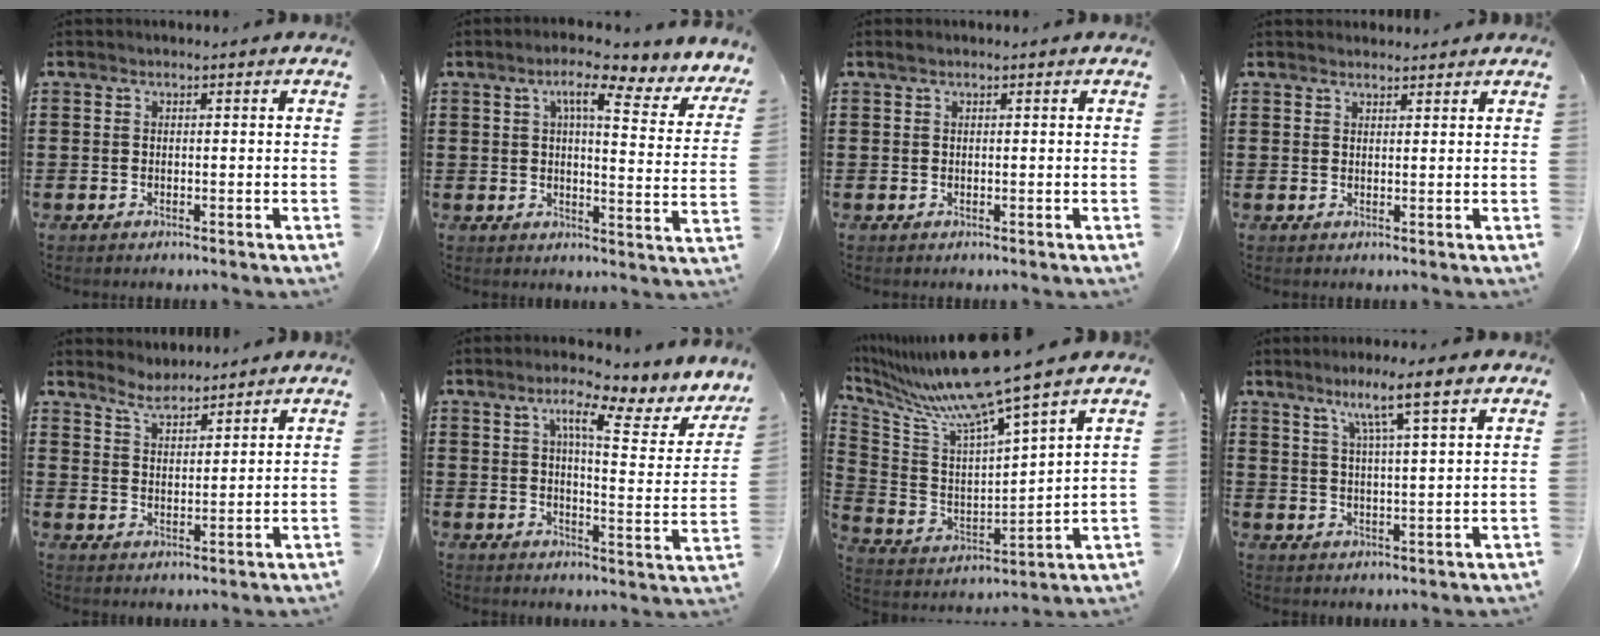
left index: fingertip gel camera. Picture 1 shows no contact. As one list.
[{"total": 7.0, "force": [4.8, 0.8, 5.0], "torque": [-0.094, -0.024, 0.072]}, {"total": 0.5, "force": [0.4, 0.2, 0.3], "torque": [-0.006, 0.002, 0.007]}, {"total": 1.7, "force": [1.7, 0.5, 0.1], "torque": [-0.004, 0.002, 0.033]}, {"total": 4.0, "force": [3.8, 0.9, 0.6], "torque": [-0.024, -0.008, 0.072]}, {"total": 8.9, "force": [5.7, 1.0, 6.8], "torque": [-0.118, -0.030, 0.085]}, {"total": 10.0, "force": [8.4, -1.1, 5.3], "torque": [-0.138, -0.066, 0.132]}, {"total": 6.7, "force": [4.4, -0.3, 5.1], "torque": [-0.103, -0.007, 0.070]}]